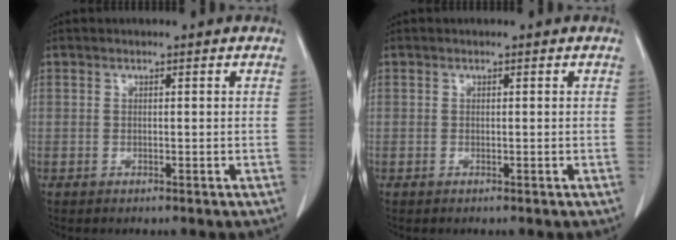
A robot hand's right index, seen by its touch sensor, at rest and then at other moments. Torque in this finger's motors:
{"motor_torque": [0.28, -0.02, 0.07, 0.01]}